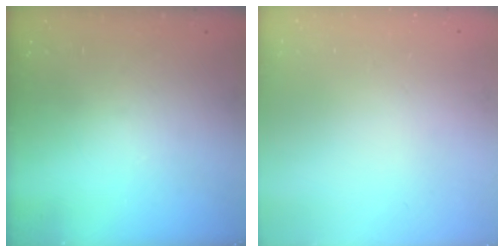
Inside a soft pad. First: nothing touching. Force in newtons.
{"total": 1.8, "press": 1.8, "slide": 0.2}